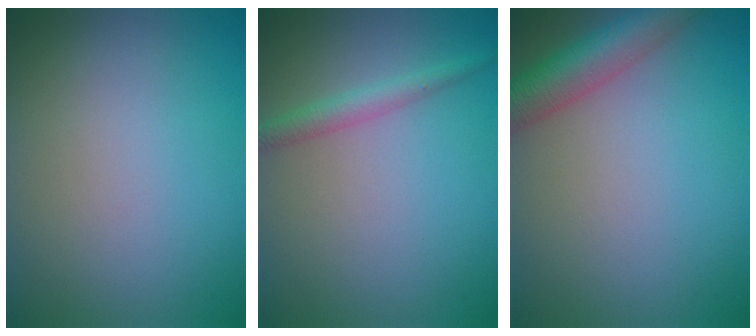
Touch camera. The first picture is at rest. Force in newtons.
{"total": 1.9, "press": 1.9, "slide": 0.0}
{"total": 5.0, "press": 5.0, "slide": 0.2}